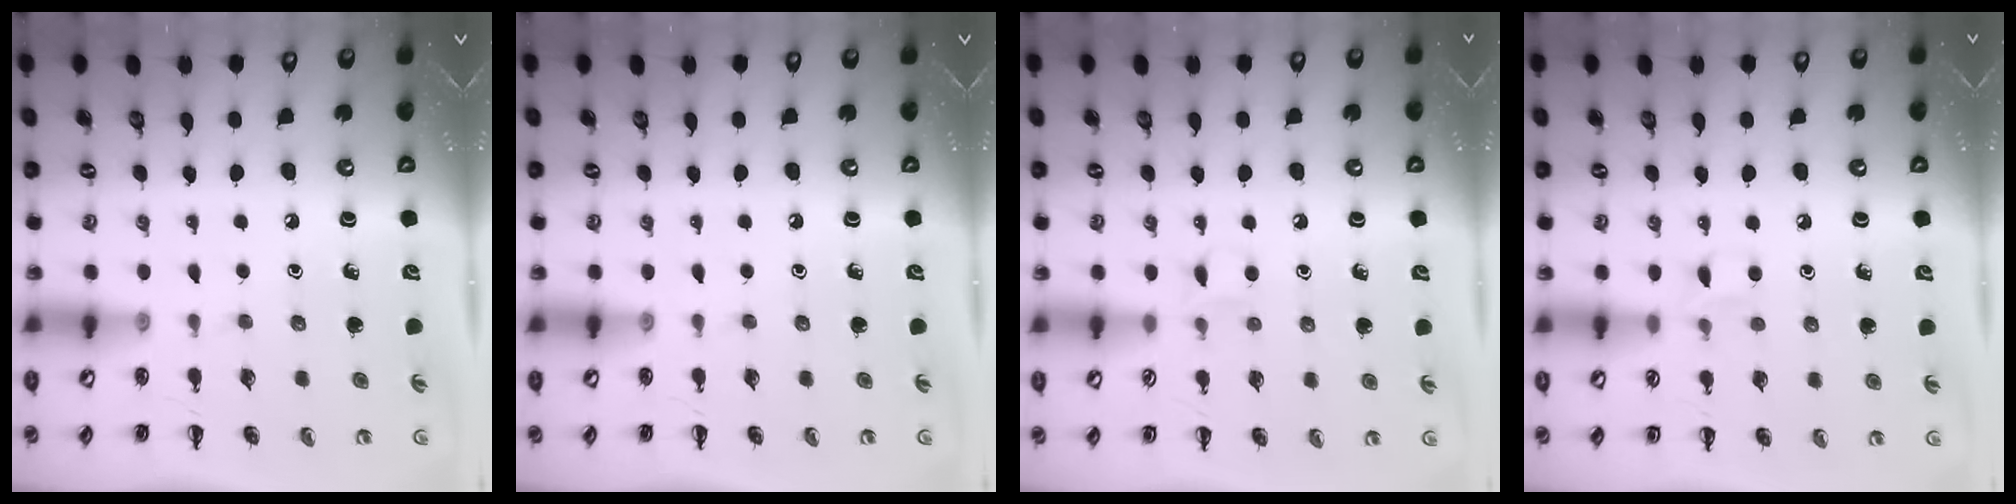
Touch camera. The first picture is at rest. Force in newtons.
{"total": 0.0}
{"total": 3.7, "press": 3.5, "slide": 1.2}
{"total": 3.6, "press": 3.4, "slide": 1.2}